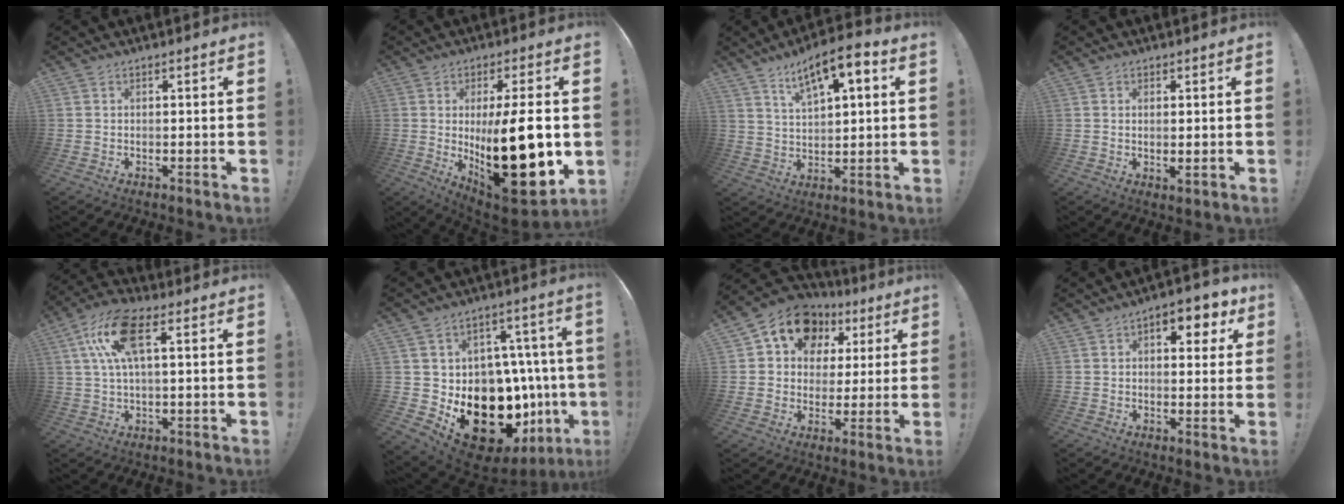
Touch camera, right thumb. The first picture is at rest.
{"total": 23.2, "force": [-0.8, 7.6, 21.8], "torque": [-0.347, -0.027, -0.002]}
{"total": 10.3, "force": [5.6, 3.4, 8.0], "torque": [-0.135, -0.020, 0.095]}
{"total": 2.0, "force": [0.8, 0.5, 1.7], "torque": [-0.019, -0.008, 0.014]}
{"total": 13.5, "force": [3.9, 5.3, 11.8], "torque": [-0.233, 0.006, 0.069]}
{"total": 23.8, "force": [-7.8, 16.1, 15.7], "torque": [-0.202, 0.026, -0.072]}
{"total": 13.1, "force": [5.9, 10.2, 5.7], "torque": [-0.087, -0.030, 0.110]}
{"total": 7.5, "force": [3.1, 4.2, 5.4], "torque": [-0.052, -0.010, 0.047]}